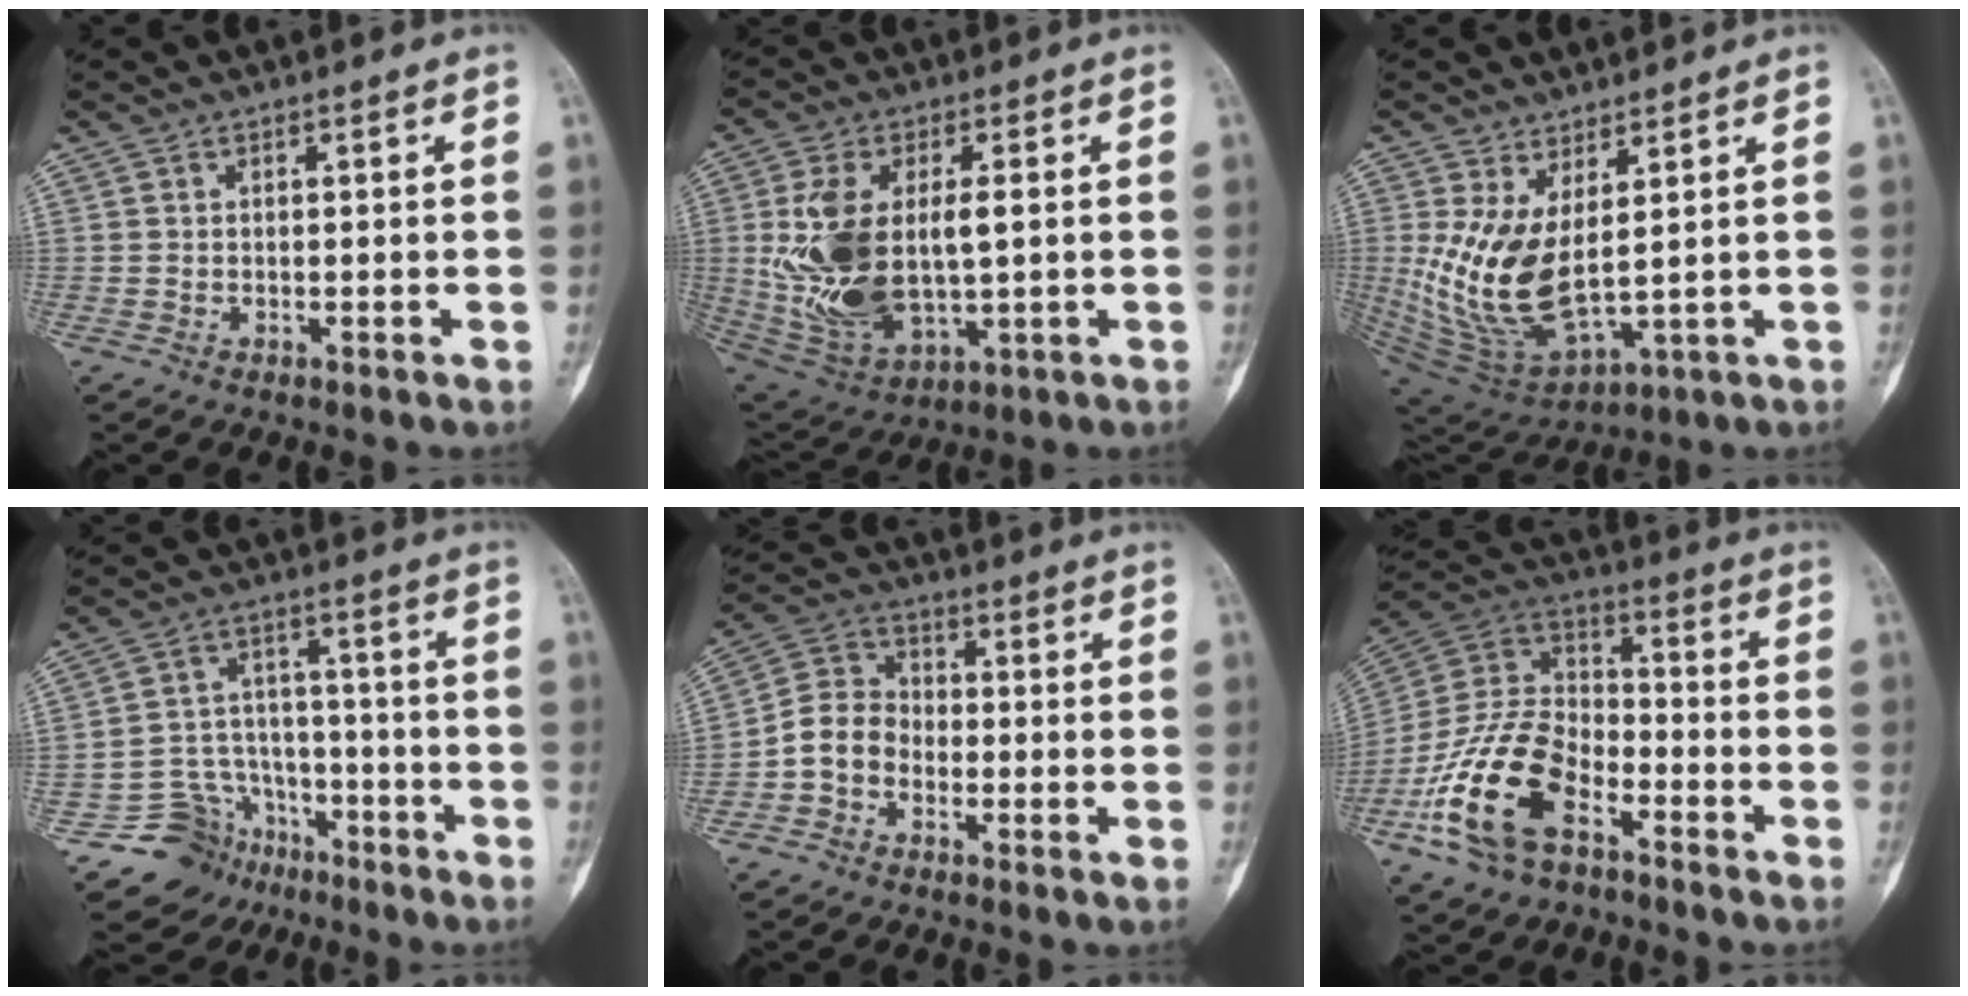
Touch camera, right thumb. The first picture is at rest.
{"total": 18.0, "force": [0.7, 9.6, 15.1], "torque": [-0.301, -0.013, 0.031]}
{"total": 13.6, "force": [2.6, 6.4, 11.7], "torque": [-0.232, -0.033, 0.077]}
{"total": 11.0, "force": [-6.5, 8.8, 0.8], "torque": [0.020, 0.089, -0.100]}
{"total": 7.4, "force": [-2.6, 6.0, 3.5], "torque": [-0.053, 0.034, -0.062]}
{"total": 19.5, "force": [-9.4, 10.7, 13.3], "torque": [-0.260, 0.059, -0.182]}